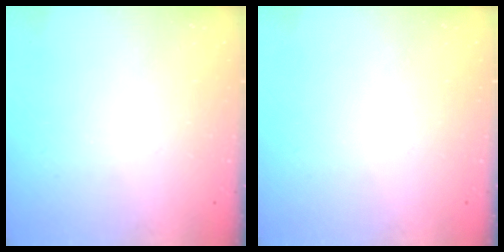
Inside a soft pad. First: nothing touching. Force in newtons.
{"total": 0.0}